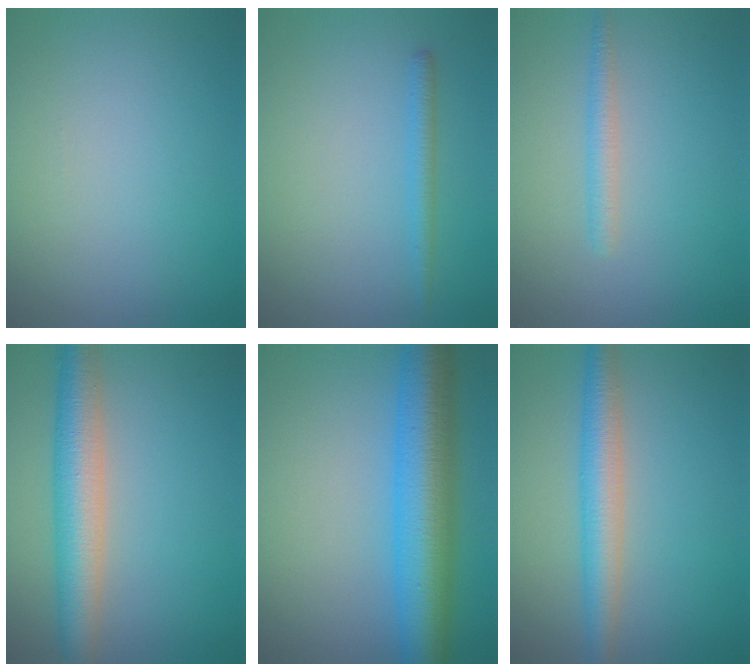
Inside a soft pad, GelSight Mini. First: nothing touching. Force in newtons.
{"total": 1.4, "press": 1.4, "slide": 0.1}
{"total": 1.6, "press": 1.6, "slide": 0.1}
{"total": 5.9, "press": 5.9, "slide": 0.2}
{"total": 9.4, "press": 9.4, "slide": 0.1}
{"total": 4.3, "press": 4.3, "slide": 0.1}